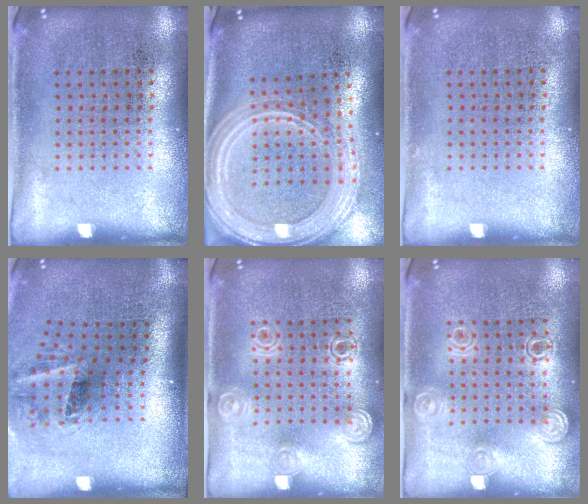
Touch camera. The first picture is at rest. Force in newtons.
{"total": 3.1, "press": 2.6, "slide": 1.8}
{"total": 0.0}
{"total": 1.6, "press": 1.2, "slide": 1.0}
{"total": 1.3, "press": 1.2, "slide": 0.4}
{"total": 1.3, "press": 1.2, "slide": 0.4}